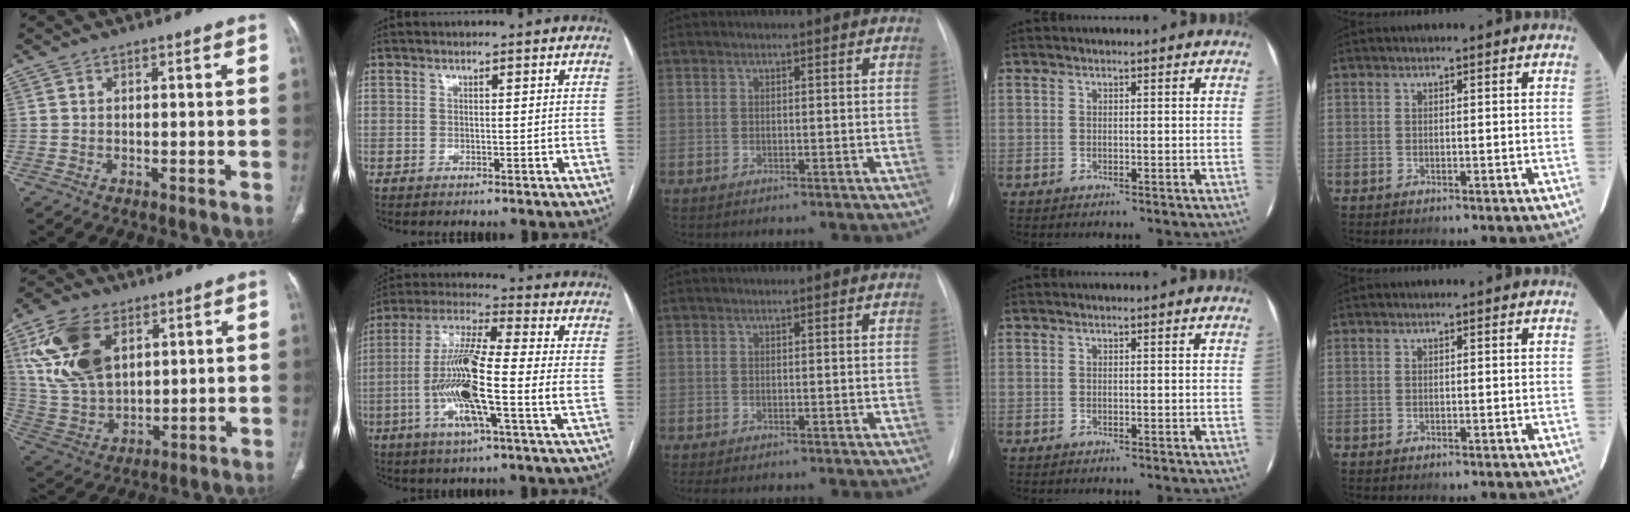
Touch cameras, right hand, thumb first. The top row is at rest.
{"thumb": {"total": 17.0, "force": [6.4, 10.4, 11.8], "torque": [-0.217, -0.017, 0.135]}, "index": {"total": 15.6, "force": [-2.5, 1.1, 15.3], "torque": [-0.304, -0.005, -0.055]}, "middle": {"total": 0.8, "force": [-0.6, 0.2, 0.6], "torque": [-0.005, -0.005, -0.006]}}